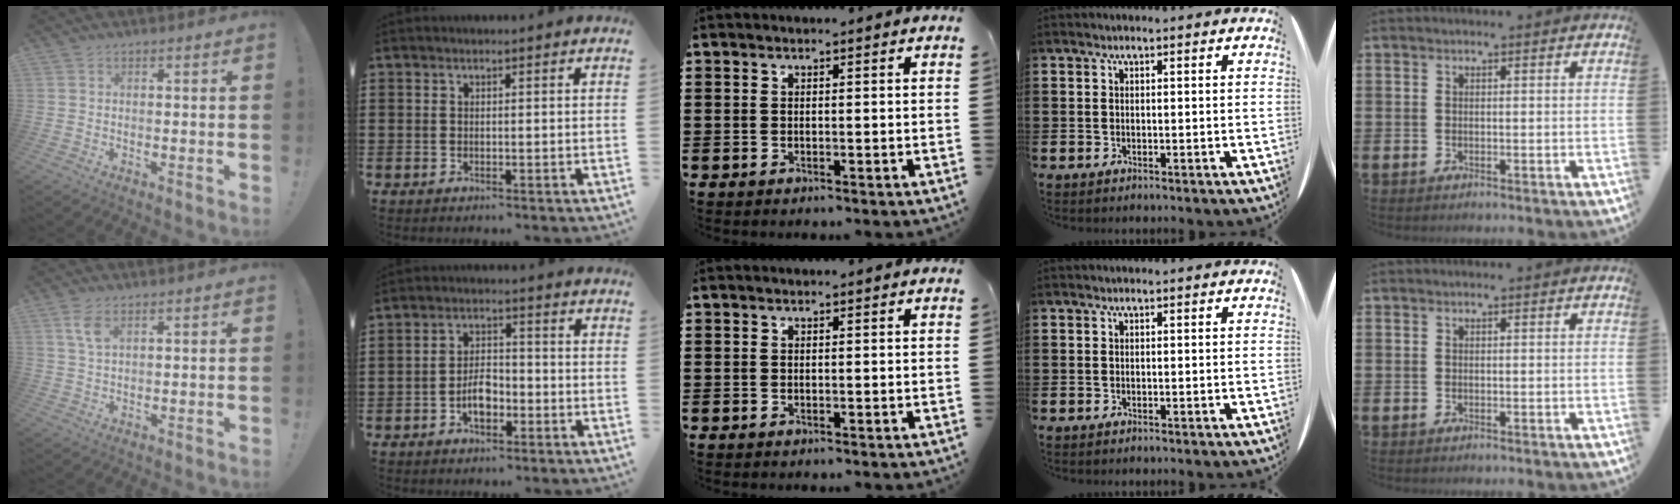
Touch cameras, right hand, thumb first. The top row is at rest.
{"thumb": {"total": 4.6, "force": [2.3, 2.0, 3.5], "torque": [-0.069, -0.003, 0.041]}, "index": {"total": 5.0, "force": [-2.1, 2.7, 3.7], "torque": [-0.071, -0.001, -0.043]}}